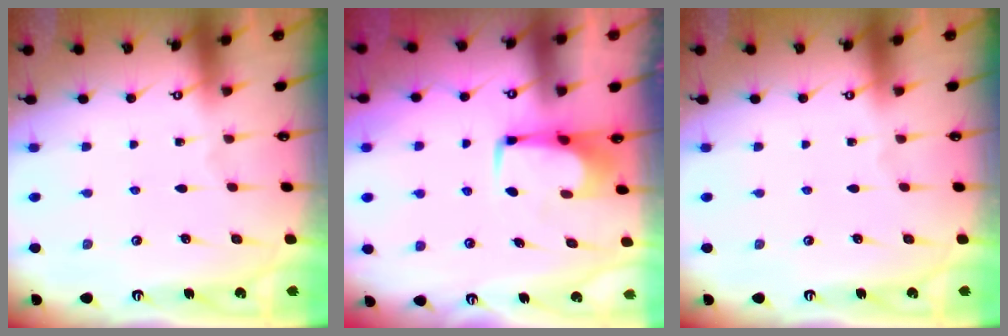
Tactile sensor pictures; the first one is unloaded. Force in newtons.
{"total": 1.6, "press": 1.4, "slide": 0.7}
{"total": 0.0}